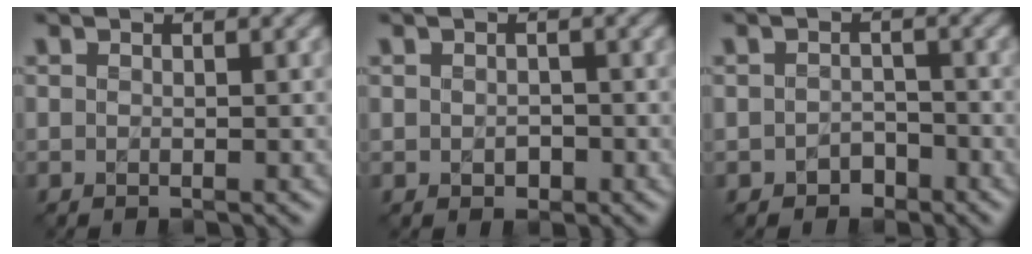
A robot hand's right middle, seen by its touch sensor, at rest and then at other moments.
{"total": 0.9, "force": [0.2, 0.7, 0.5], "torque": [-0.010, -0.001, 0.002]}
{"total": 1.4, "force": [-0.7, 1.1, 0.4], "torque": [-0.006, 0.005, -0.016]}